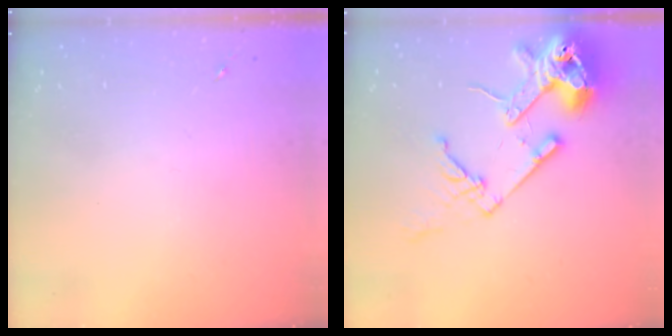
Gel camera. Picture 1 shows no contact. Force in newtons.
{"total": 18.6, "press": 18.4, "slide": 2.2}